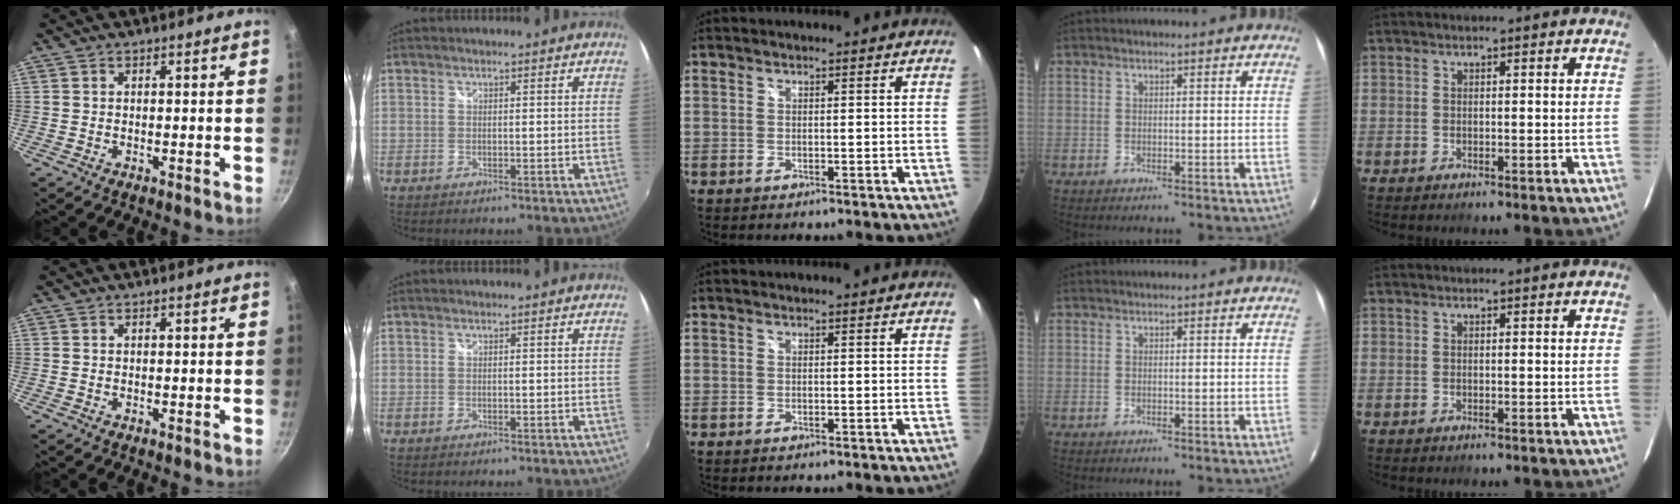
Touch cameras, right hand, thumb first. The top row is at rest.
{}